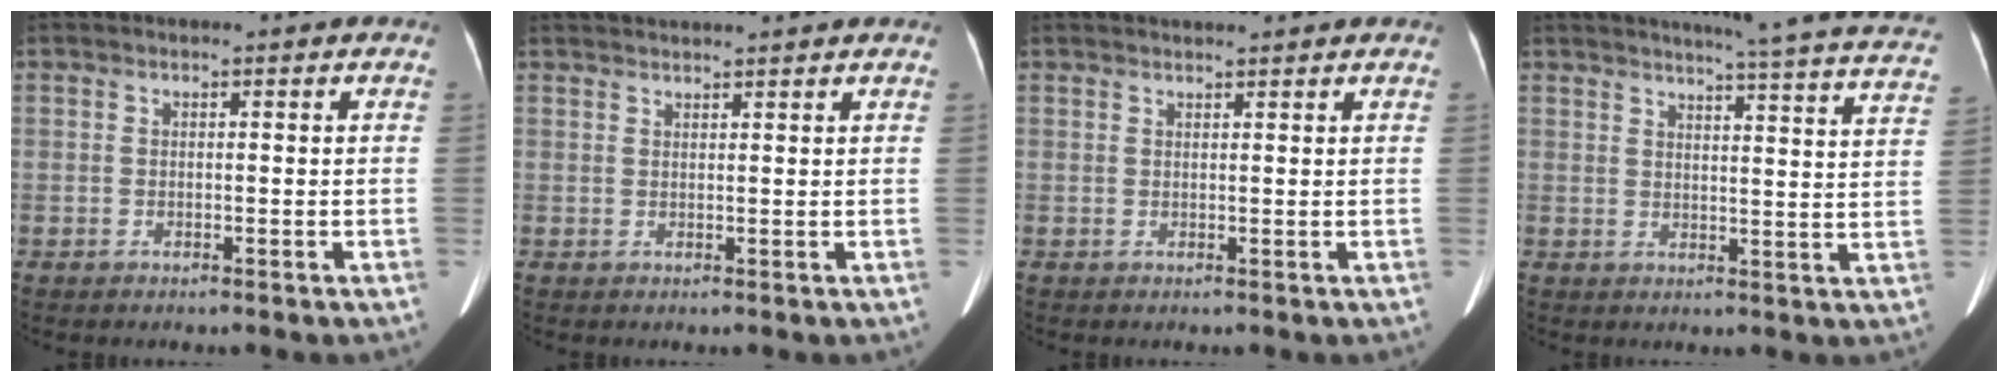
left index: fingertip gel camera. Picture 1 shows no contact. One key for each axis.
{"total": 5.3, "fx": 5.1, "fy": -0.4, "fz": 1.6, "tx": -0.022, "ty": 0.031, "tz": 0.070}
{"total": 2.7, "fx": 2.6, "fy": -0.1, "fz": 0.7, "tx": -0.010, "ty": 0.022, "tz": 0.040}
{"total": 22.2, "fx": 20.4, "fy": -0.3, "fz": 8.8, "tx": -0.114, "ty": -0.071, "tz": 0.222}